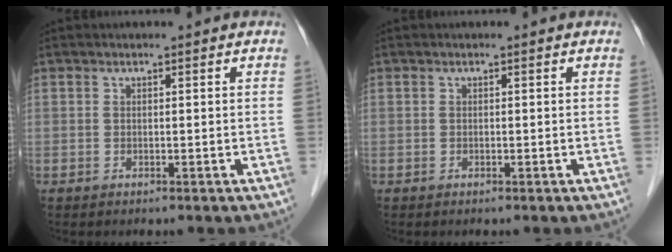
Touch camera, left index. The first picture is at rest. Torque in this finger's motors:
{"motor_torque": [0.06, -0.01, 0.01, -0.01]}